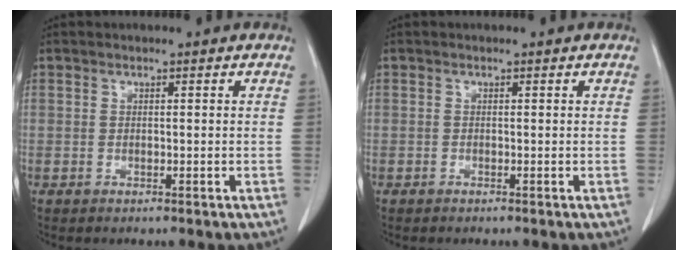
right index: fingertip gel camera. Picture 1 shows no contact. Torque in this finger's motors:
{"motor_torque": [-0.06, -0.02, -0.01, 0.01]}